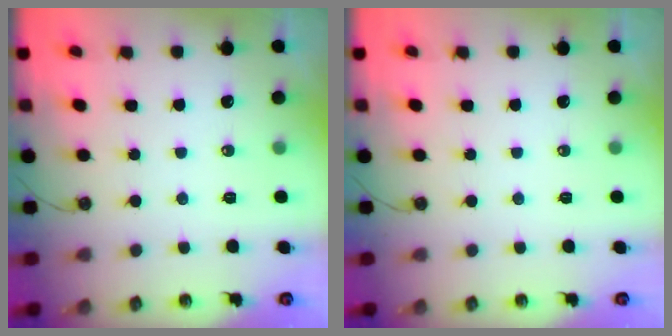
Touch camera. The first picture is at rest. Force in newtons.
{"total": 0.0}